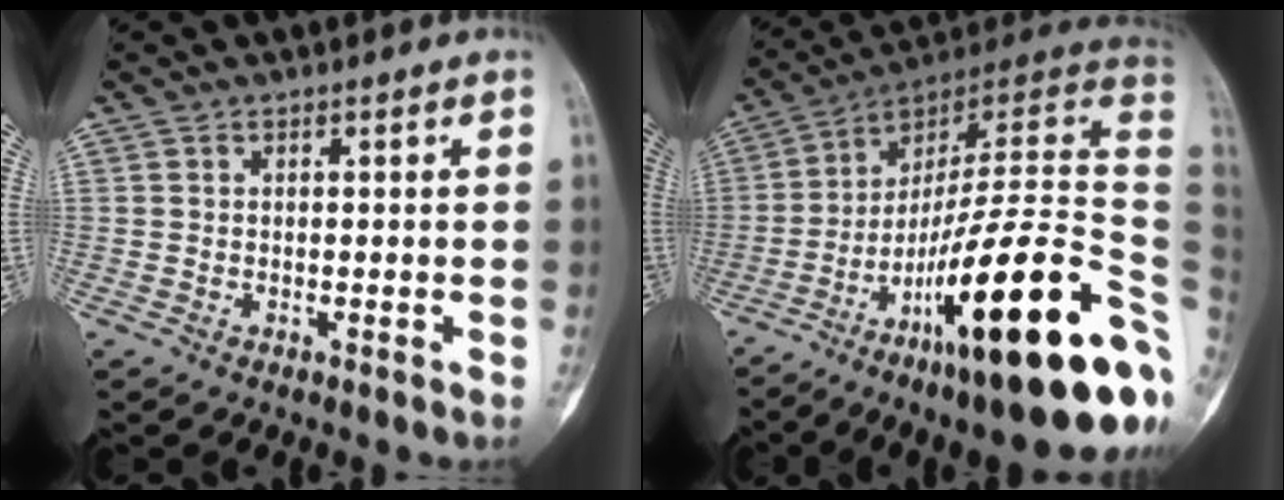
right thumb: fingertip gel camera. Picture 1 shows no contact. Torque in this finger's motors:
{"motor_torque": [3.59, 1.43, 1.96, -0.81, 0.68]}